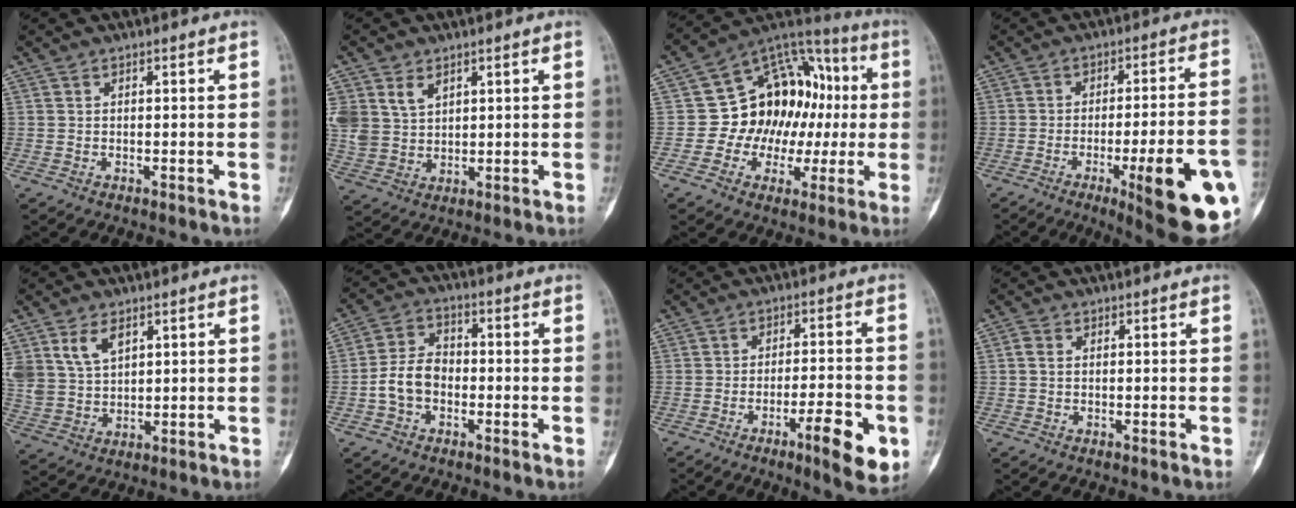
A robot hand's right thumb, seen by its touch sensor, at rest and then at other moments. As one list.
[{"total": 7.9, "force": [3.7, 5.7, 4.0], "torque": [-0.070, -0.011, 0.088]}, {"total": 18.2, "force": [0.4, 14.2, 11.4], "torque": [-0.092, 0.049, 0.007]}, {"total": 19.6, "force": [-7.1, 3.8, 17.9], "torque": [-0.195, 0.012, -0.086]}, {"total": 8.0, "force": [4.1, 5.0, 4.7], "torque": [-0.083, -0.012, 0.094]}, {"total": 7.6, "force": [-1.9, 5.5, 5.0], "torque": [-0.083, 0.029, -0.048]}, {"total": 10.6, "force": [-4.4, 2.5, 9.4], "torque": [-0.129, 0.015, -0.062]}, {"total": 1.4, "force": [0.2, 1.1, 1.0], "torque": [-0.019, 0.003, 0.002]}]